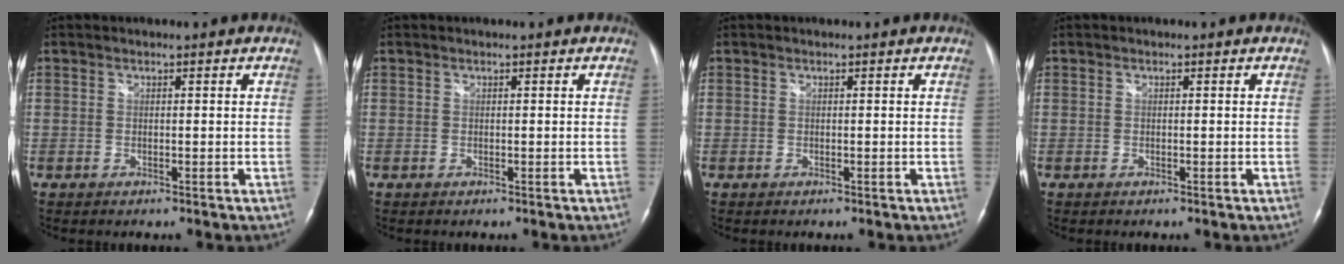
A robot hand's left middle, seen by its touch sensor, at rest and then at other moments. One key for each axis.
{"total": 0.0}
{"total": 0.0}
{"total": 0.0}